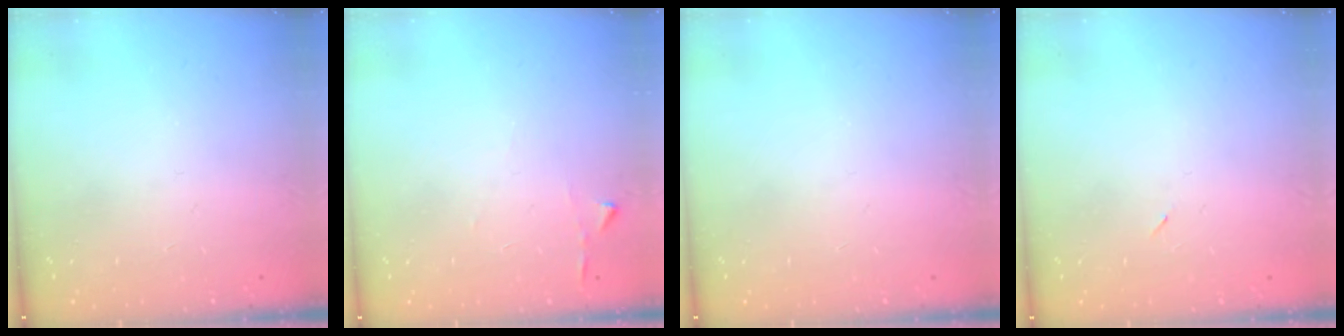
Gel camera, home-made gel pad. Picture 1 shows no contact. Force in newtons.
{"total": 2.9, "press": 2.9, "slide": 0.3}
{"total": 0.0}
{"total": 2.2, "press": 1.9, "slide": 1.2}